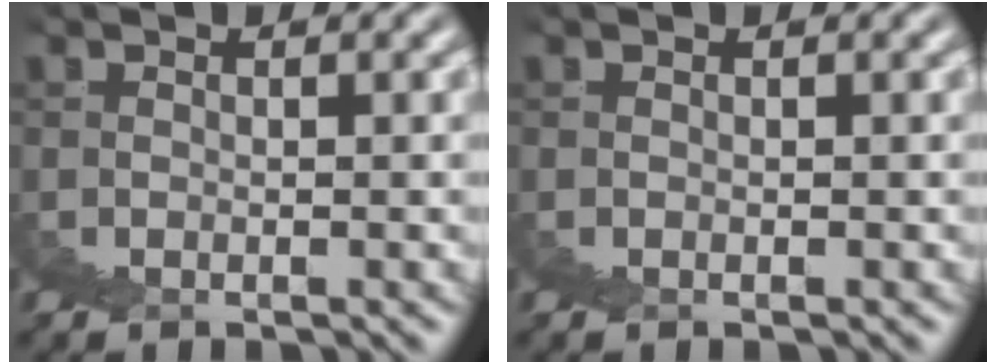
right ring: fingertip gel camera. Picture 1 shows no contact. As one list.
[{"total": 0.0}]